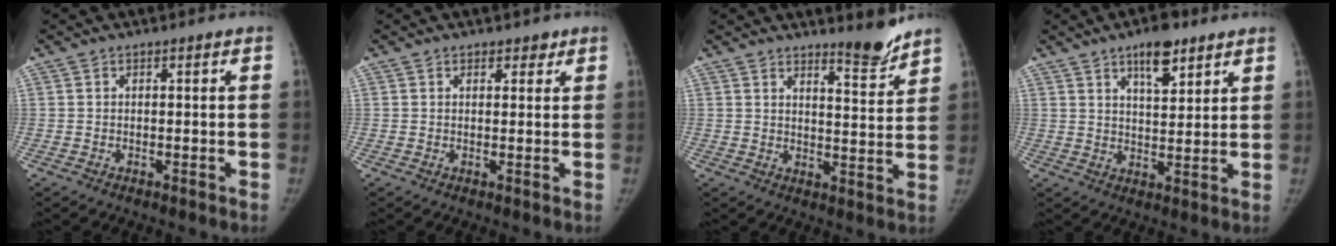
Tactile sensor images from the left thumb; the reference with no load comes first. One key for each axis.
{"total": 2.0, "fx": 1.4, "fy": 1.2, "fz": 0.8, "tx": 0.005, "ty": -0.007, "tz": 0.016}
{"total": 6.0, "fx": 5.4, "fy": 0.7, "fz": 2.6, "tx": -0.024, "ty": -0.054, "tz": 0.081}
{"total": 8.1, "fx": 5.2, "fy": 3.1, "fz": 5.4, "tx": -0.065, "ty": -0.031, "tz": 0.081}